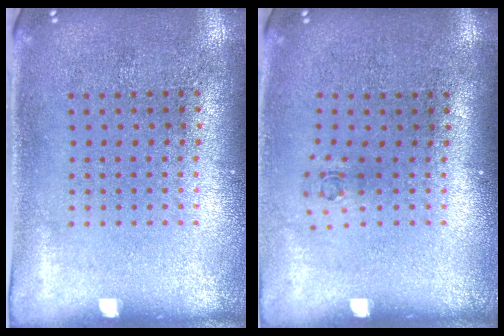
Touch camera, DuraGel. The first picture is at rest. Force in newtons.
{"total": 0.6, "press": 0.3, "slide": 0.5}